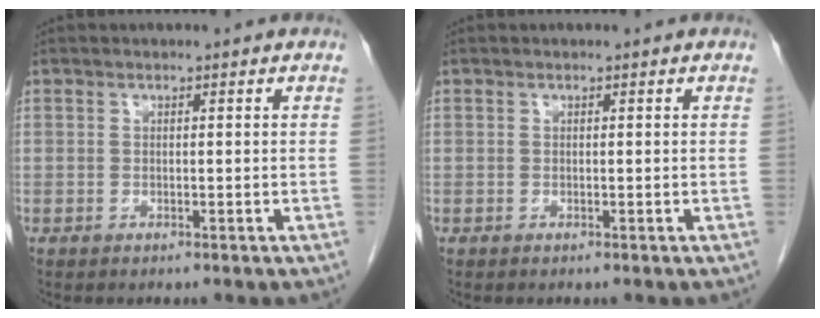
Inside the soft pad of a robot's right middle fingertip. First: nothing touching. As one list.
[{"total": 0.0}]